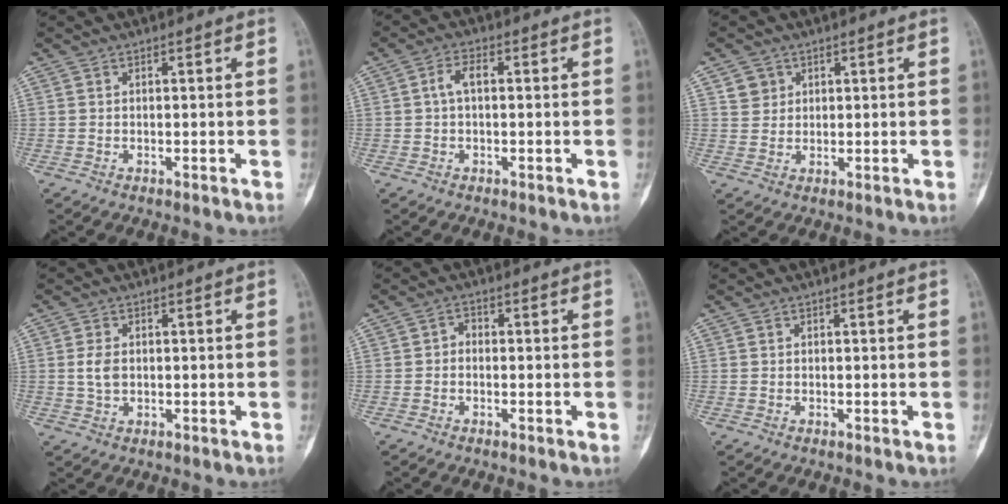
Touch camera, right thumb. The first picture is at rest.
{"total": 3.2, "force": [0.2, 1.7, 2.7], "torque": [-0.051, 0.013, 0.000]}
{"total": 3.0, "force": [1.4, 2.7, 0.5], "torque": [0.009, -0.006, 0.023]}
{"total": 3.2, "force": [0.2, 2.1, 2.4], "torque": [-0.047, 0.001, 0.005]}
{"total": 1.6, "force": [-0.4, 1.2, 0.9], "torque": [-0.008, 0.007, -0.014]}
{"total": 0.0}